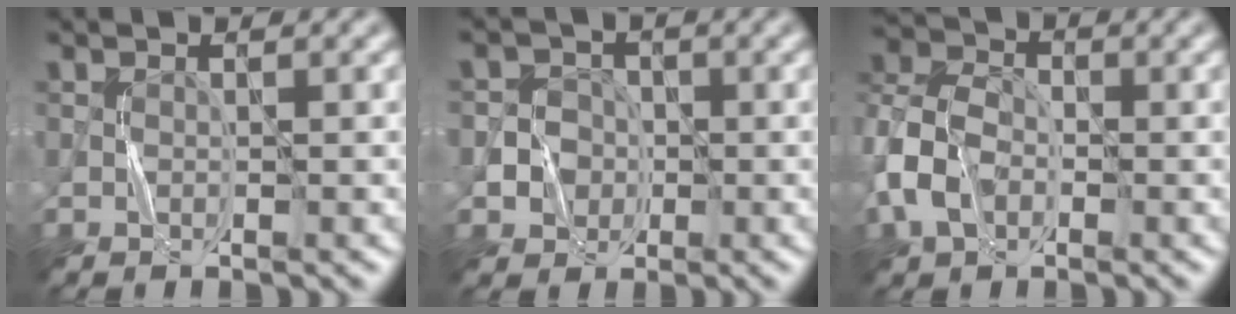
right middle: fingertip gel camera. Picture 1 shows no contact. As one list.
[{"total": 3.3, "force": [-0.8, 3.1, 0.7], "torque": [0.009, 0.009, -0.032]}, {"total": 6.1, "force": [-2.3, 4.3, 3.7], "torque": [-0.085, 0.007, -0.058]}]